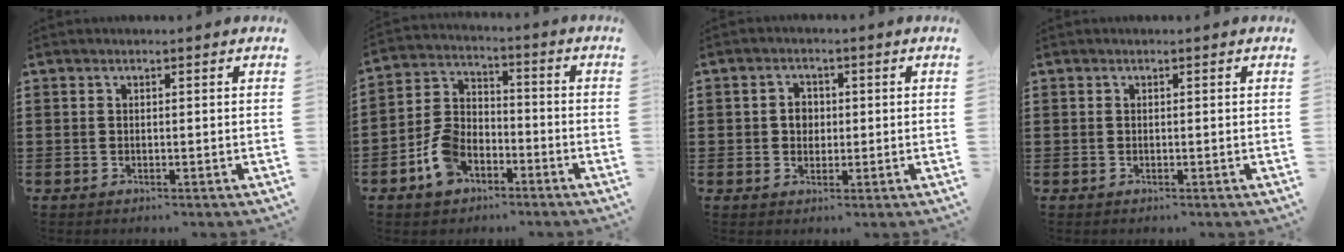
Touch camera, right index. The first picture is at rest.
{"total": 7.2, "force": [-4.1, 4.6, 3.7], "torque": [-0.099, 0.016, -0.082]}
{"total": 2.7, "force": [0.0, 2.3, 1.4], "torque": [-0.034, 0.008, -0.003]}
{"total": 0.0}